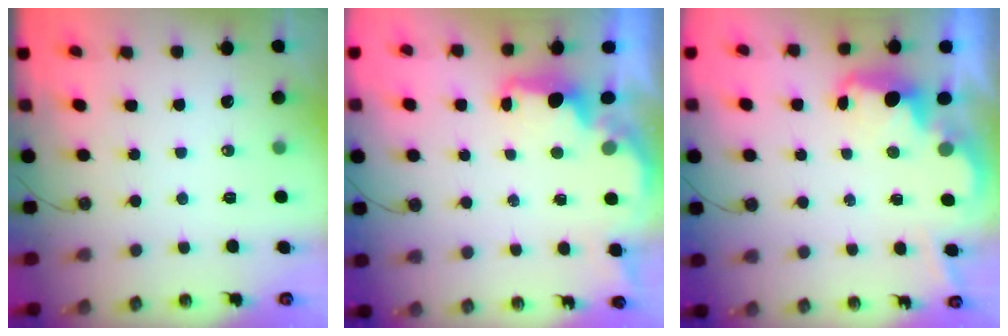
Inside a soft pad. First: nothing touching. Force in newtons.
{"total": 2.0, "press": 1.8, "slide": 0.7}
{"total": 2.6, "press": 2.6, "slide": 0.4}